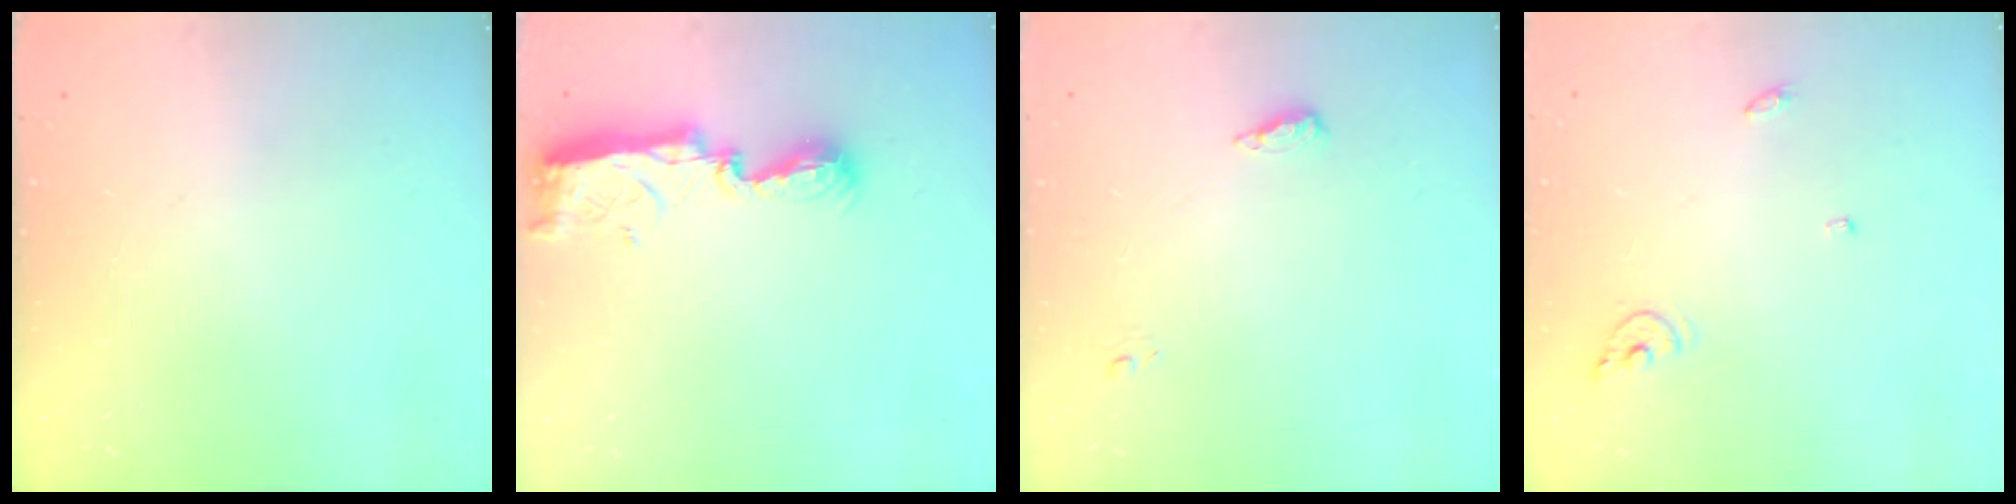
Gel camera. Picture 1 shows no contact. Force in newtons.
{"total": 7.7, "press": 7.6, "slide": 0.6}
{"total": 4.9, "press": 4.6, "slide": 1.5}
{"total": 6.1, "press": 6.1, "slide": 0.6}